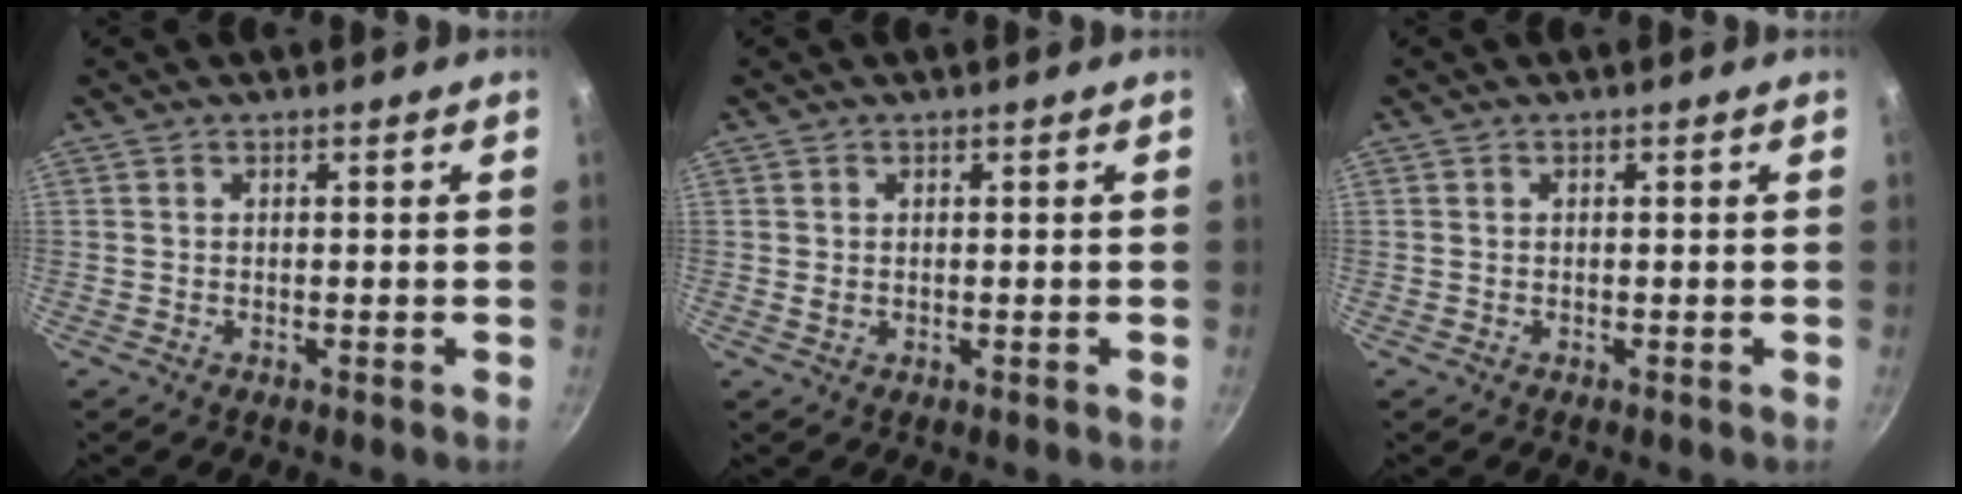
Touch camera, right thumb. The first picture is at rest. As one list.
[{"total": 0.8, "force": [0.1, 0.6, 0.6], "torque": [-0.012, -0.003, 0.006]}, {"total": 0.0}]